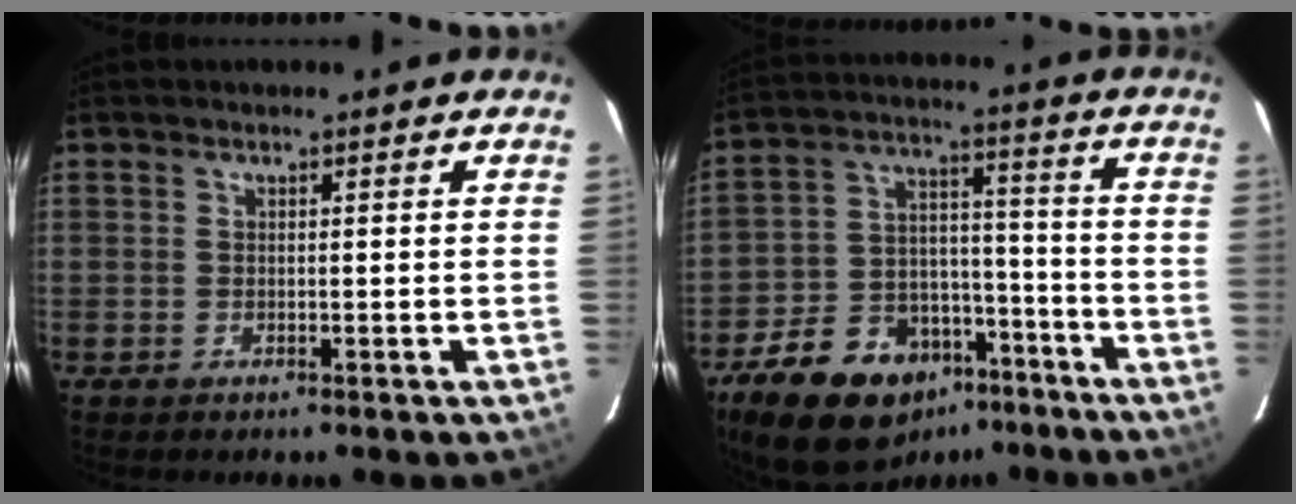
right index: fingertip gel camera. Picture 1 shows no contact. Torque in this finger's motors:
{"motor_torque": [1.04, -1.10, 0.35, 0.05]}